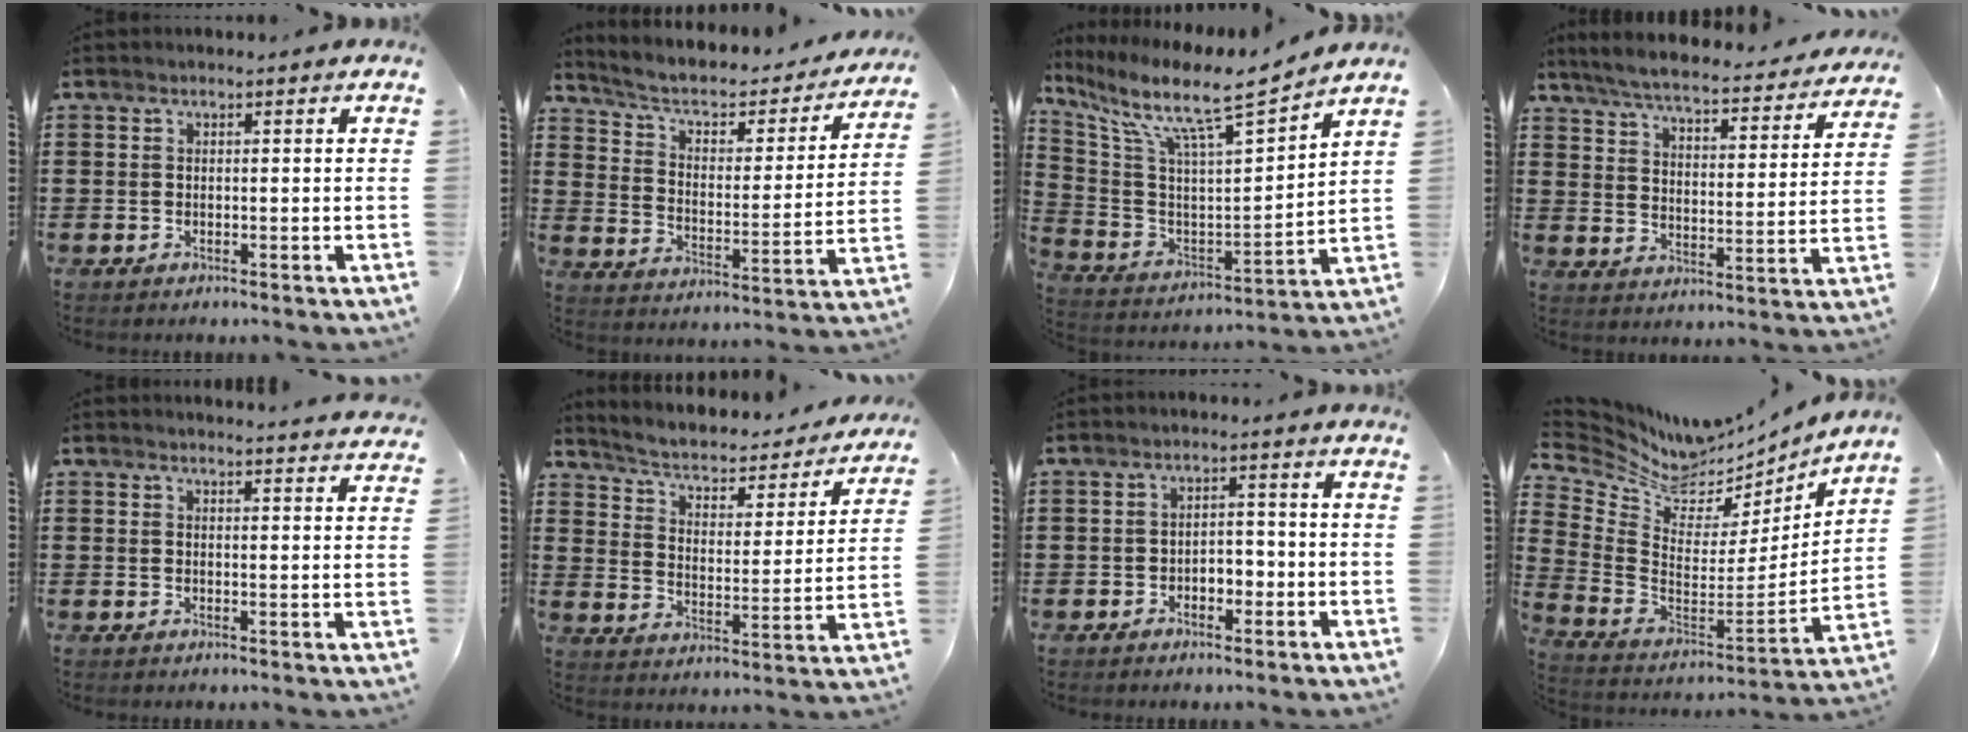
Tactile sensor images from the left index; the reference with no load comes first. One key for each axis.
{"total": 4.4, "fx": 2.8, "fy": 2.3, "fz": 2.6, "tx": -0.065, "ty": -0.015, "tz": 0.037}
{"total": 10.0, "fx": 7.7, "fy": 1.3, "fz": 6.3, "tx": -0.153, "ty": -0.054, "tz": 0.121}
{"total": 5.6, "fx": 5.3, "fy": 0.0, "fz": 1.9, "tx": -0.062, "ty": -0.037, "tz": 0.086}
{"total": 2.8, "fx": 2.8, "fy": -0.4, "fz": 0.3, "tx": -0.005, "ty": -0.015, "tz": 0.050}
{"total": 3.2, "fx": 2.2, "fy": 1.6, "fz": 1.8, "tx": -0.050, "ty": -0.019, "tz": 0.025}
{"total": 2.6, "fx": -1.2, "fy": 1.7, "fz": 1.5, "tx": -0.033, "ty": 0.005, "tz": -0.028}
{"total": 5.9, "fx": 5.1, "fy": 2.9, "fz": 1.0, "tx": -0.060, "ty": -0.049, "tz": 0.086}